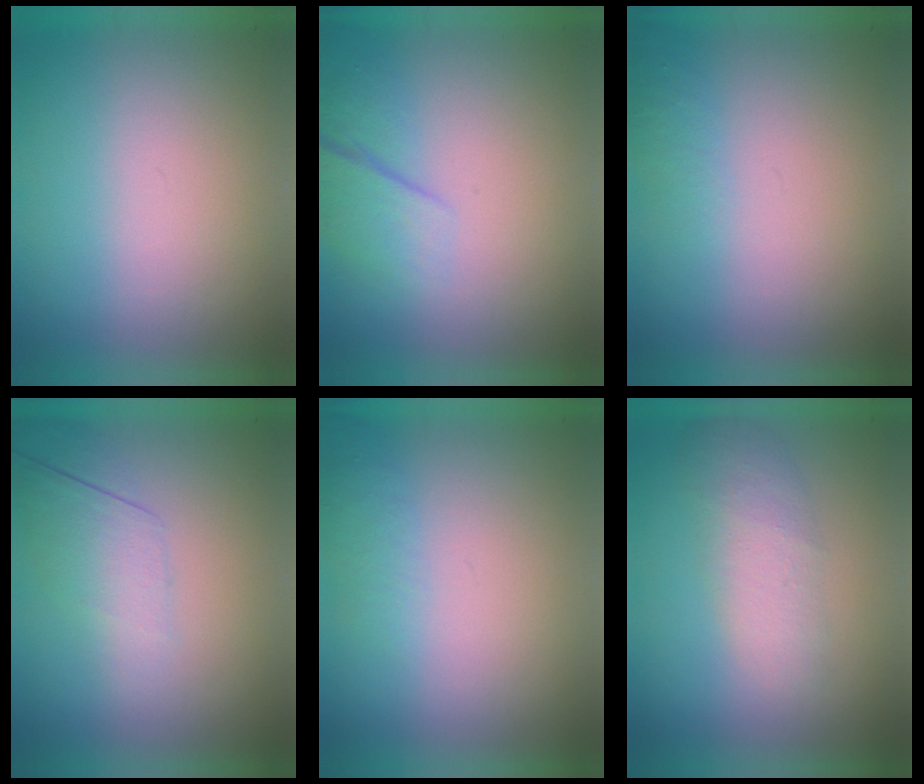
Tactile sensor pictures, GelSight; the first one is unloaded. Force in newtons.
{"total": 2.5}
{"total": 1.1}
{"total": 2.3}
{"total": 1.3}
{"total": 2.3}